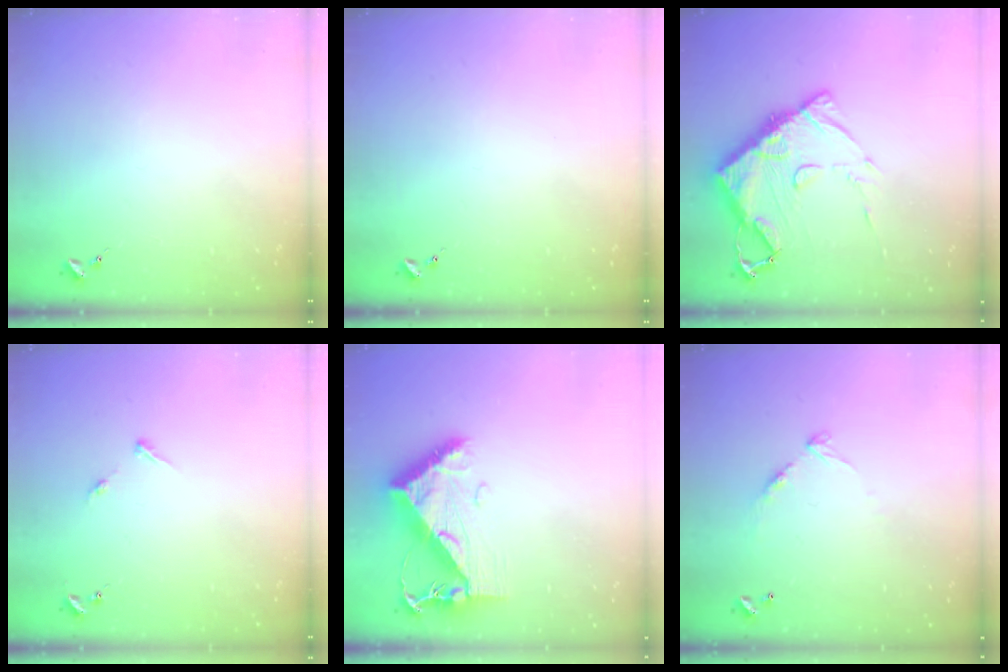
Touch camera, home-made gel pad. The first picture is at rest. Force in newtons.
{"total": 0.0}
{"total": 14.3, "press": 14.2, "slide": 1.3}
{"total": 5.2, "press": 5.2, "slide": 0.6}
{"total": 9.5, "press": 9.4, "slide": 1.0}
{"total": 8.8, "press": 8.8, "slide": 0.7}